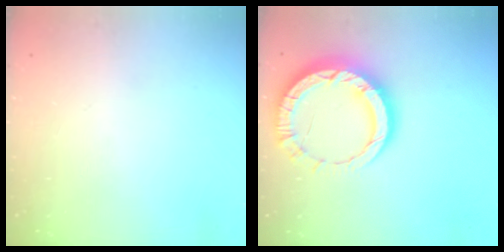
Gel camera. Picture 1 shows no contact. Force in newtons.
{"total": 12.6, "press": 12.6, "slide": 1.1}